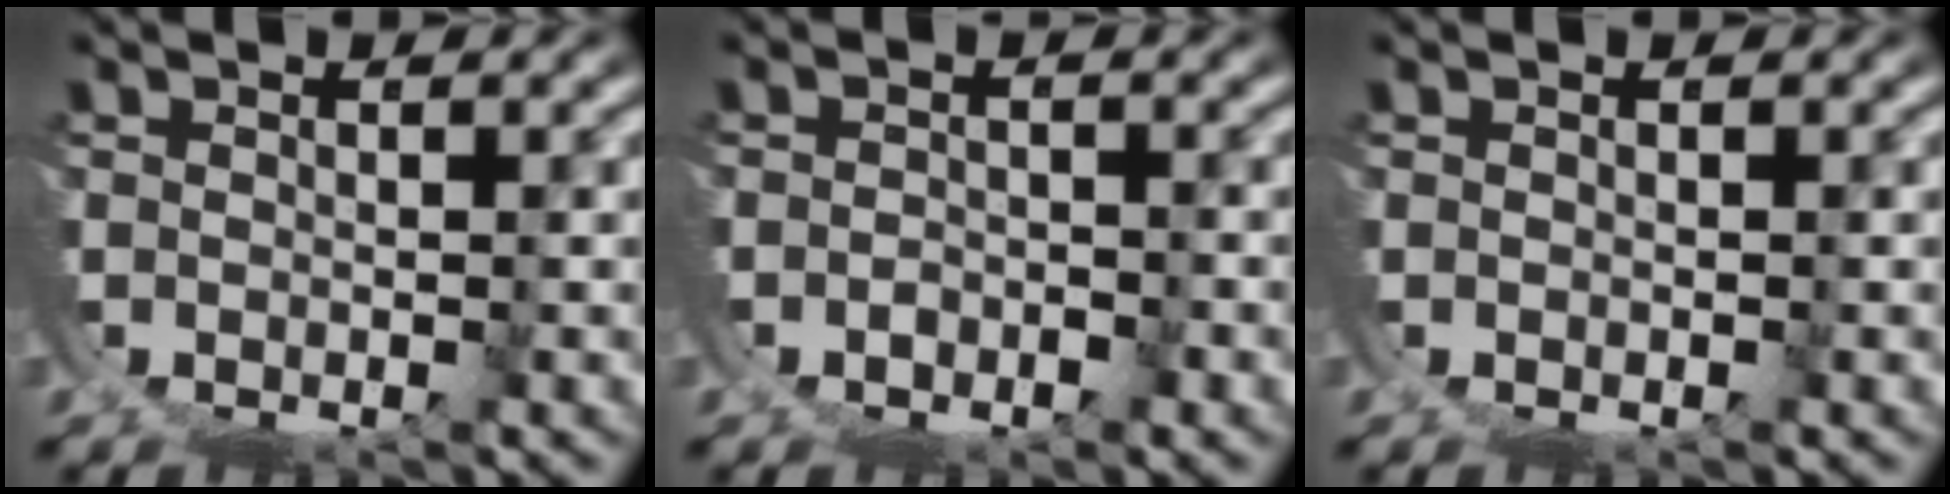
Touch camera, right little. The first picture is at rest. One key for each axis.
{"total": 1.4, "fx": -0.7, "fy": 1.2, "fz": 0.0, "tx": -0.005, "ty": -0.009, "tz": -0.010}
{"total": 0.0}